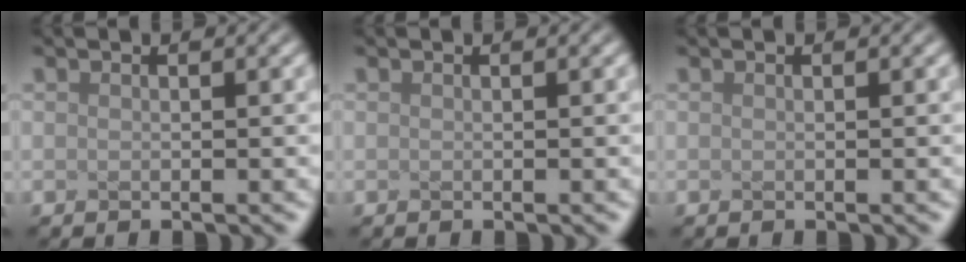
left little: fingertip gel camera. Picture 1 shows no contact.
{"total": 0.0}
{"total": 0.0}